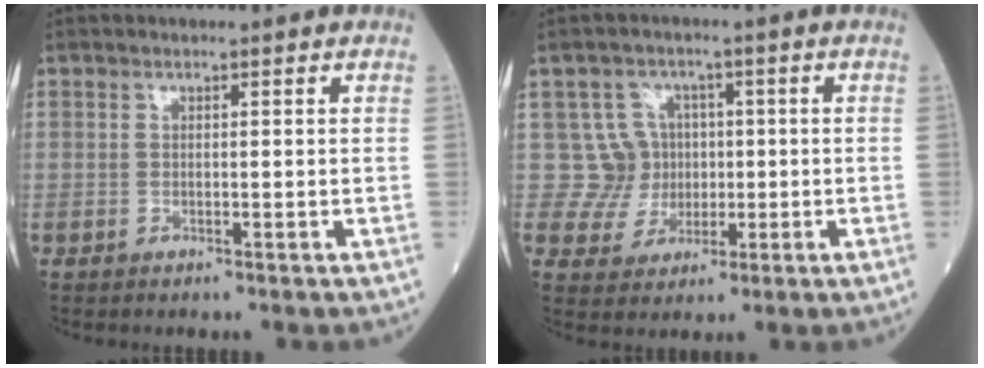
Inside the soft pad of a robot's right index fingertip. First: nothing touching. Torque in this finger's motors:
{"motor_torque": [-0.12, -0.11, -0.13, -0.06]}